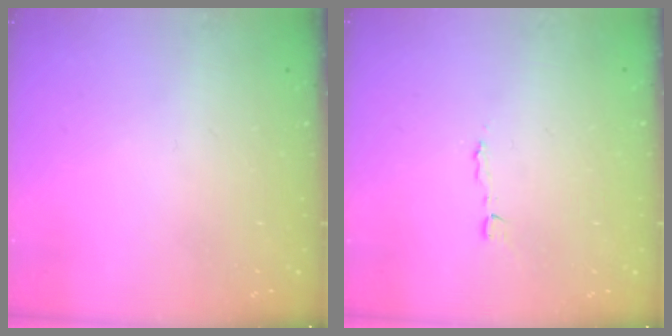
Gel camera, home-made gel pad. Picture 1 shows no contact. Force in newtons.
{"total": 2.1, "press": 2.1, "slide": 0.0}